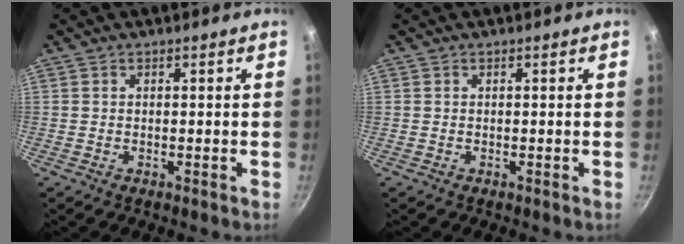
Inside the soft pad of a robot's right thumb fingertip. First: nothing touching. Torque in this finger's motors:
{"motor_torque": [0.00, 0.00, 0.14, 0.05, 0.00]}